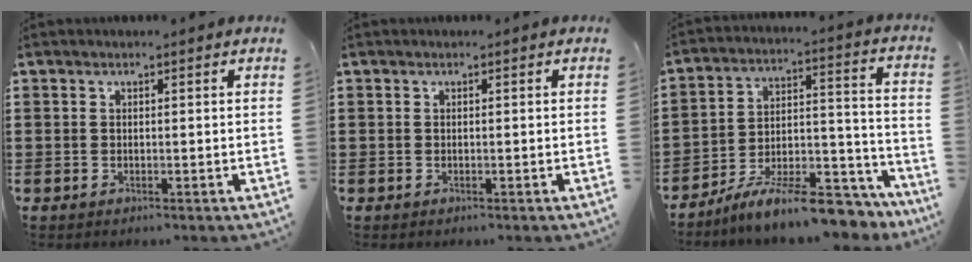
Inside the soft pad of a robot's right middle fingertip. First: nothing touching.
{"total": 0.0}
{"total": 11.6, "force": [-10.0, 1.2, 5.8], "torque": [-0.088, 0.028, -0.184]}